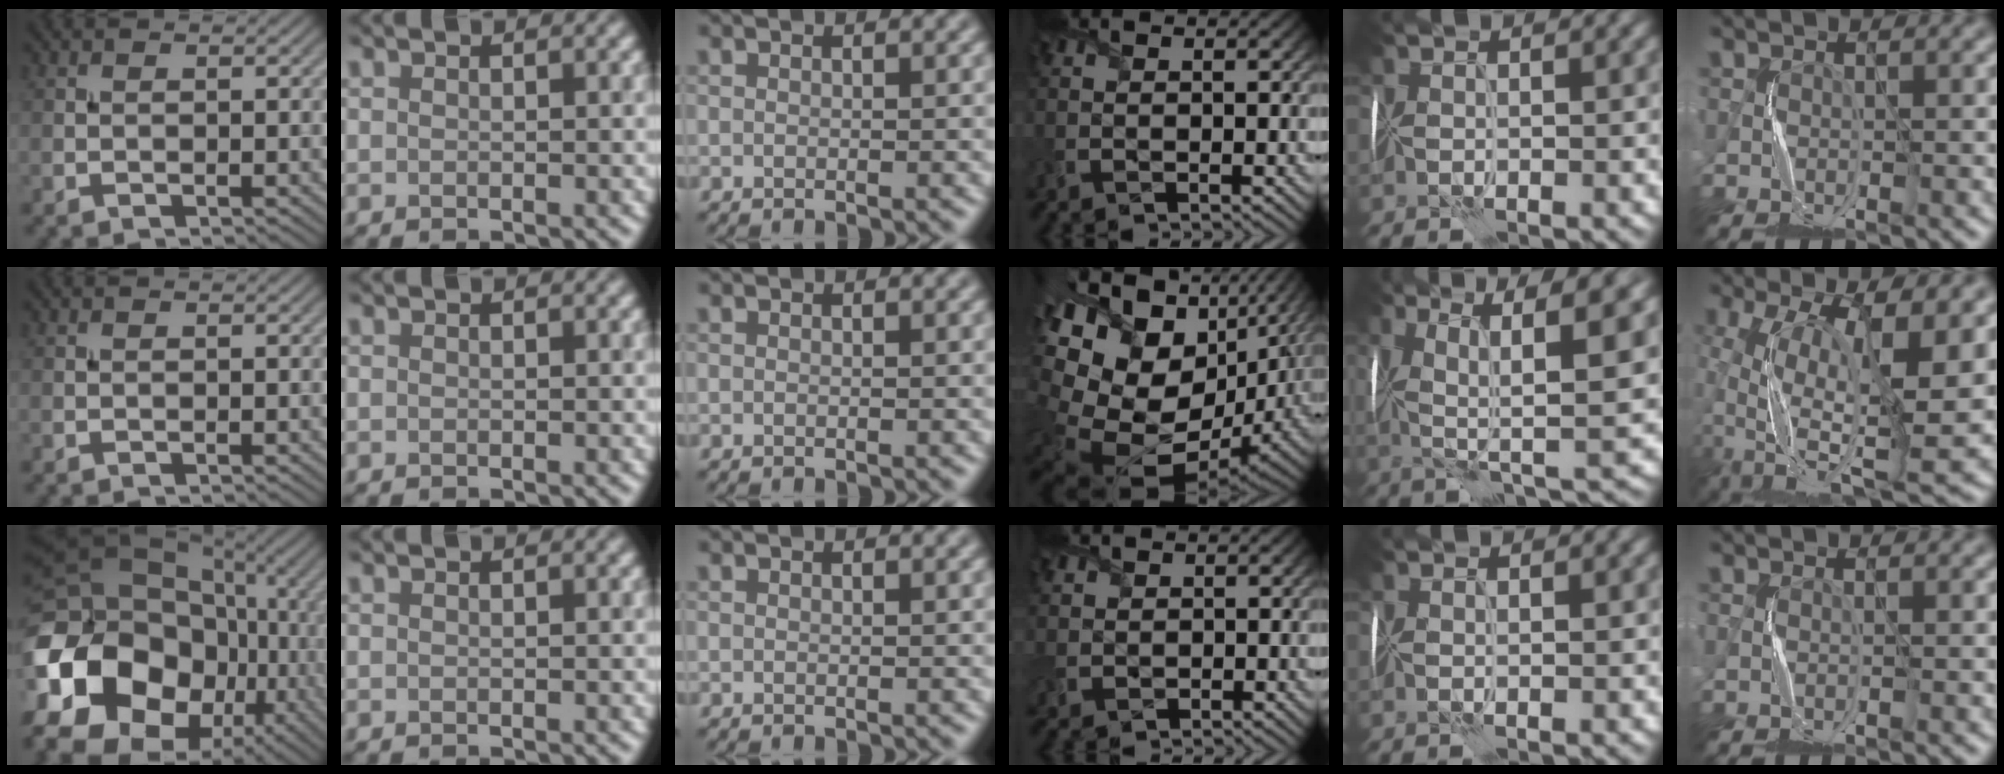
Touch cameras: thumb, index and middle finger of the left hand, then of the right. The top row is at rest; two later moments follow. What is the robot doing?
{"motion": "fold", "object": "memory foam"}